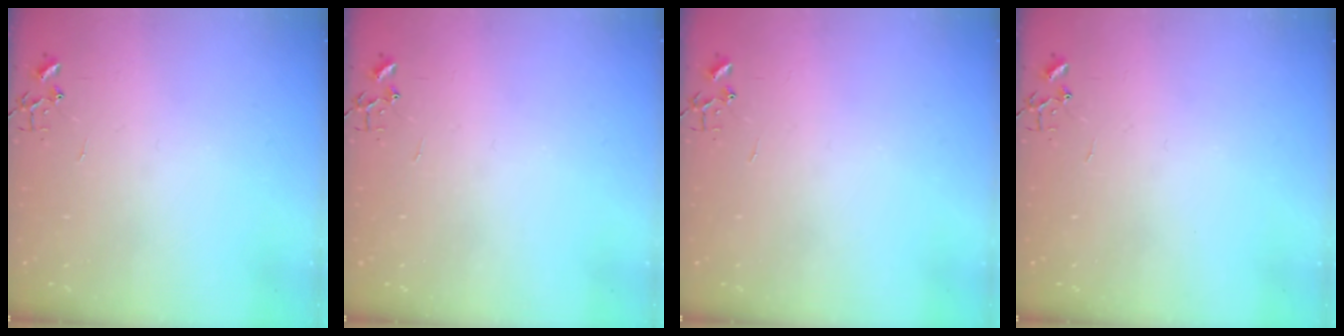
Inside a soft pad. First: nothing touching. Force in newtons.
{"total": 0.0}
{"total": 0.0}
{"total": 0.0}